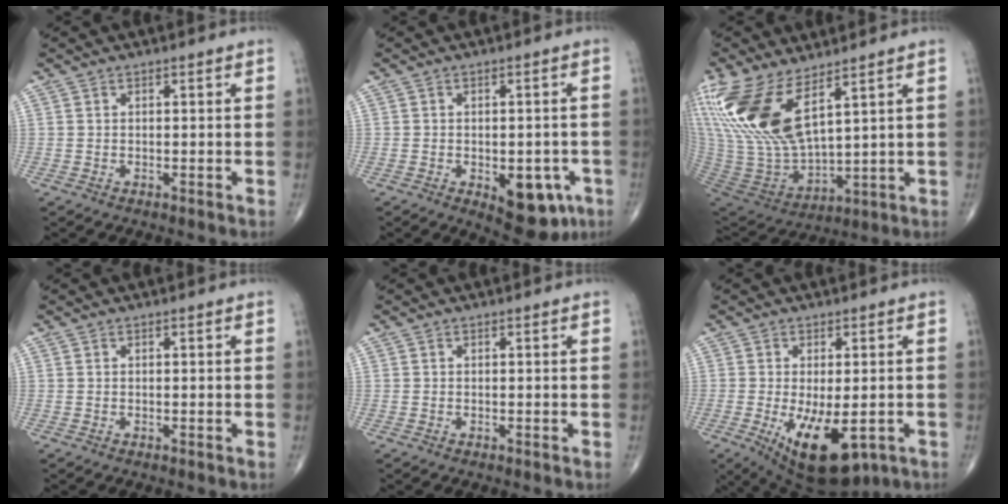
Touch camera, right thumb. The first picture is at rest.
{"total": 10.6, "force": [-4.1, 5.6, 8.0], "torque": [-0.072, 0.010, -0.043]}
{"total": 20.1, "force": [10.4, 8.1, 15.2], "torque": [-0.334, -0.050, 0.219]}
{"total": 0.0}
{"total": 0.0}
{"total": 13.3, "force": [-4.5, 6.1, 10.9], "torque": [-0.177, -0.015, -0.050]}